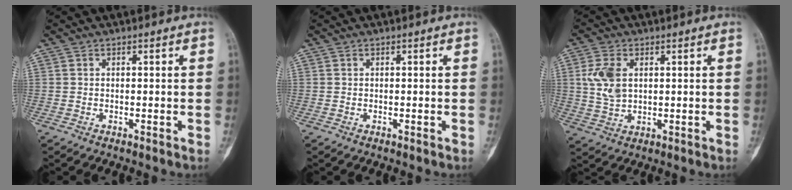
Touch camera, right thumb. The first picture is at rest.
{"total": 0.0}
{"total": 7.1, "force": [1.7, 4.4, 5.3], "torque": [-0.108, -0.002, 0.039]}